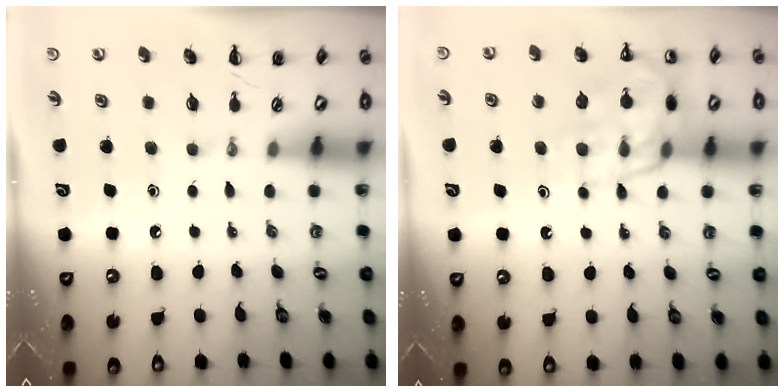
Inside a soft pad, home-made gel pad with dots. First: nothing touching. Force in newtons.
{"total": 15.3, "press": 15.1, "slide": 2.3}